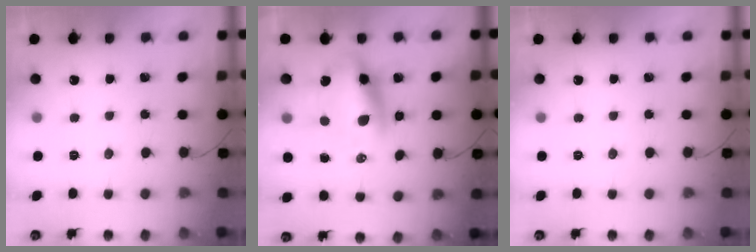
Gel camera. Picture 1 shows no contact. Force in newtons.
{"total": 11.3, "press": 10.9, "slide": 2.8}
{"total": 0.0}